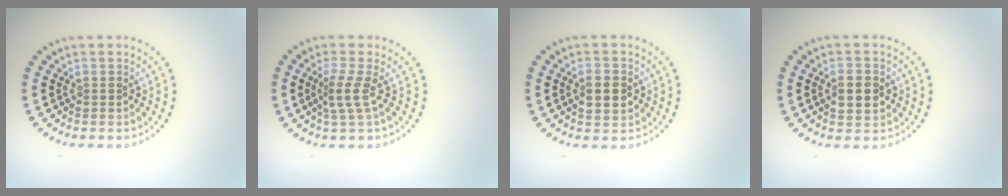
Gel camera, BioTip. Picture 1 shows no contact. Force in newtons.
{"total": 2.4, "press": 1.5, "slide": 1.9}
{"total": 2.9, "press": 2.9, "slide": 0.2}
{"total": 2.9, "press": 2.9, "slide": 0.2}